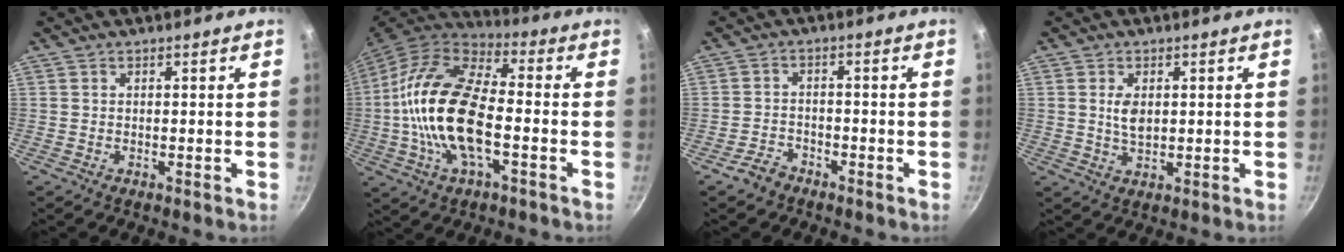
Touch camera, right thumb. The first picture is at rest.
{"total": 20.4, "force": [-3.0, 9.4, 17.9], "torque": [-0.365, 0.026, -0.058]}
{"total": 3.4, "force": [-2.6, 2.0, 0.9], "torque": [-0.016, 0.018, -0.048]}
{"total": 4.0, "force": [0.7, 2.3, 3.2], "torque": [-0.054, -0.008, 0.018]}